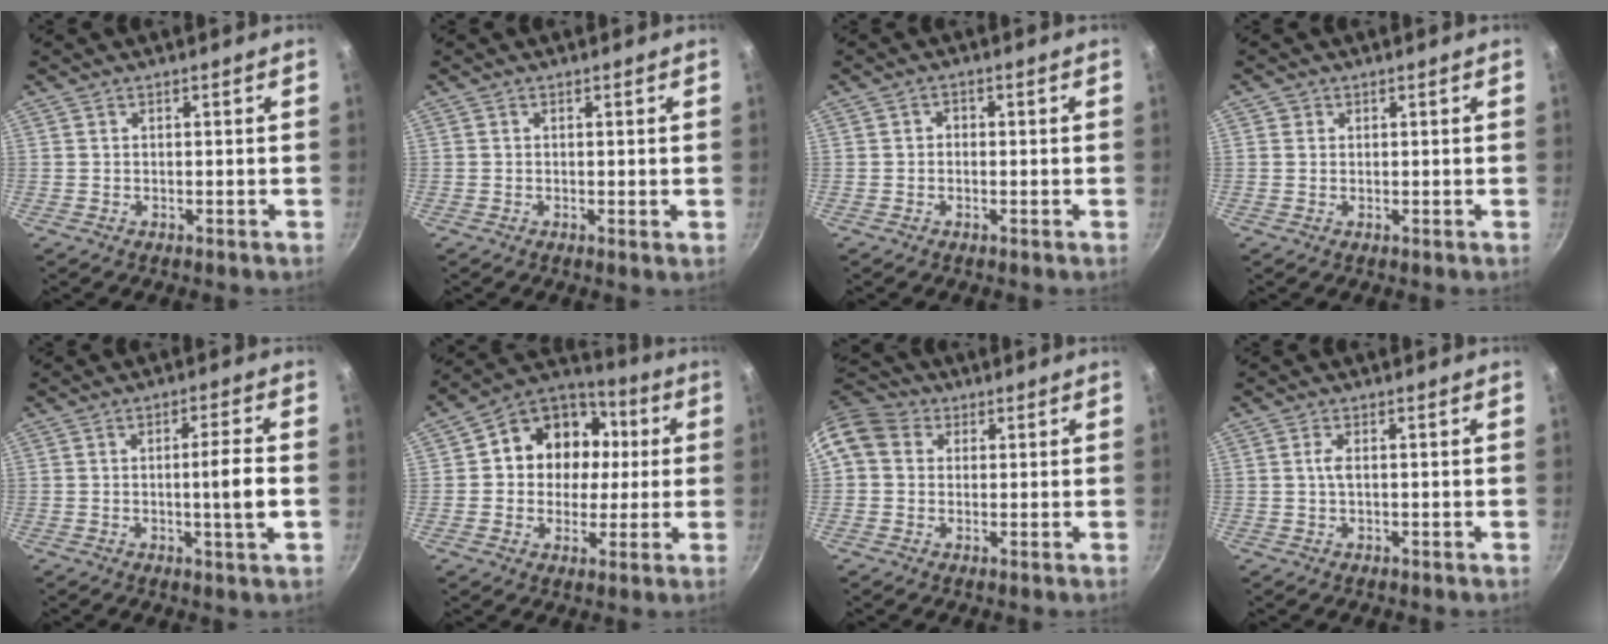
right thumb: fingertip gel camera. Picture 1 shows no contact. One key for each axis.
{"total": 0.7, "fx": 0.2, "fy": 0.2, "fz": 0.7, "tx": -0.011, "ty": -0.003, "tz": 0.000}
{"total": 1.3, "fx": -0.3, "fy": 1.1, "fz": 0.6, "tx": -0.008, "ty": 0.005, "tz": -0.008}
{"total": 1.1, "fx": 0.3, "fy": 1.0, "fz": 0.2, "tx": 0.003, "ty": 0.000, "tz": 0.000}
{"total": 6.4, "fx": -0.9, "fy": 0.1, "fz": 6.3, "tx": -0.106, "ty": 0.008, "tz": -0.014}
{"total": 15.7, "fx": 1.9, "fy": 13.4, "fz": 7.9, "tx": -0.089, "ty": 0.026, "tz": 0.014}
{"total": 9.7, "fx": 2.2, "fy": 8.1, "fz": 4.8, "tx": -0.083, "ty": 0.019, "tz": 0.024}
{"total": 1.6, "fx": 0.1, "fy": 0.5, "fz": 1.5, "tx": -0.035, "ty": 0.003, "tz": 0.000}